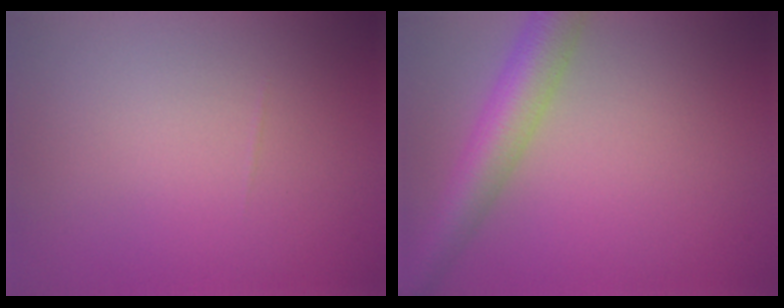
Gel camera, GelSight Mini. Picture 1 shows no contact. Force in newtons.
{"total": 5.3, "press": 5.3, "slide": 0.2}